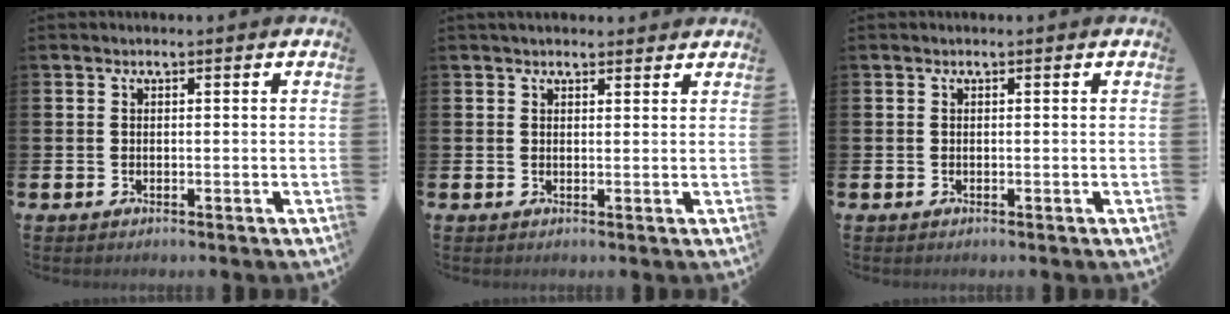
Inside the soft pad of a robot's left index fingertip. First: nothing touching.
{"total": 1.8, "force": [1.7, 0.6, 0.2], "torque": [0.004, -0.005, 0.028]}
{"total": 0.0}